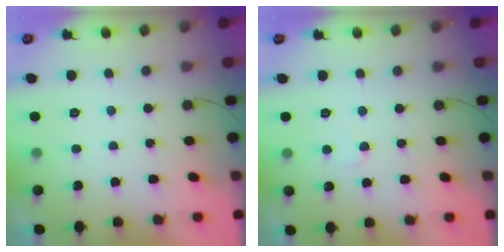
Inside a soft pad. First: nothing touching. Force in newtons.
{"total": 2.7, "press": 2.7, "slide": 0.2}